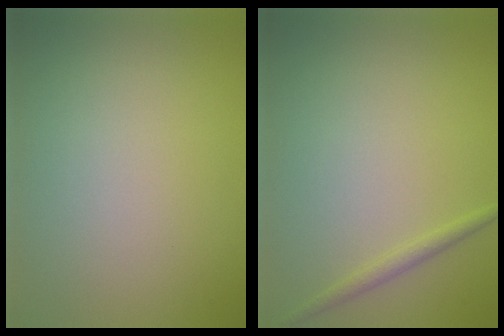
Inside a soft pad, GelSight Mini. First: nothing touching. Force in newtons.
{"total": 1.2, "press": 1.2, "slide": 0.0}